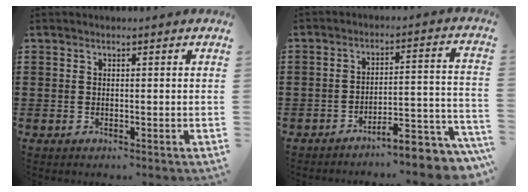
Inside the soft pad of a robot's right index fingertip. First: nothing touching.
{"total": 6.1, "force": [-5.5, 0.7, 2.6], "torque": [-0.037, -0.004, -0.107]}